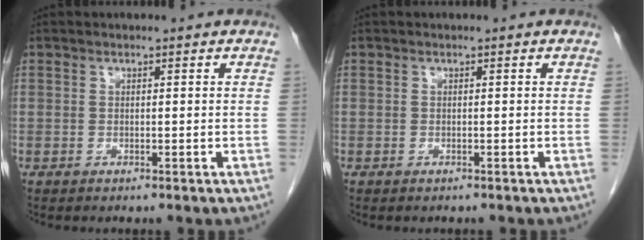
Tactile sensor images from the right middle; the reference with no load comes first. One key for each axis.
{"total": 0.0}